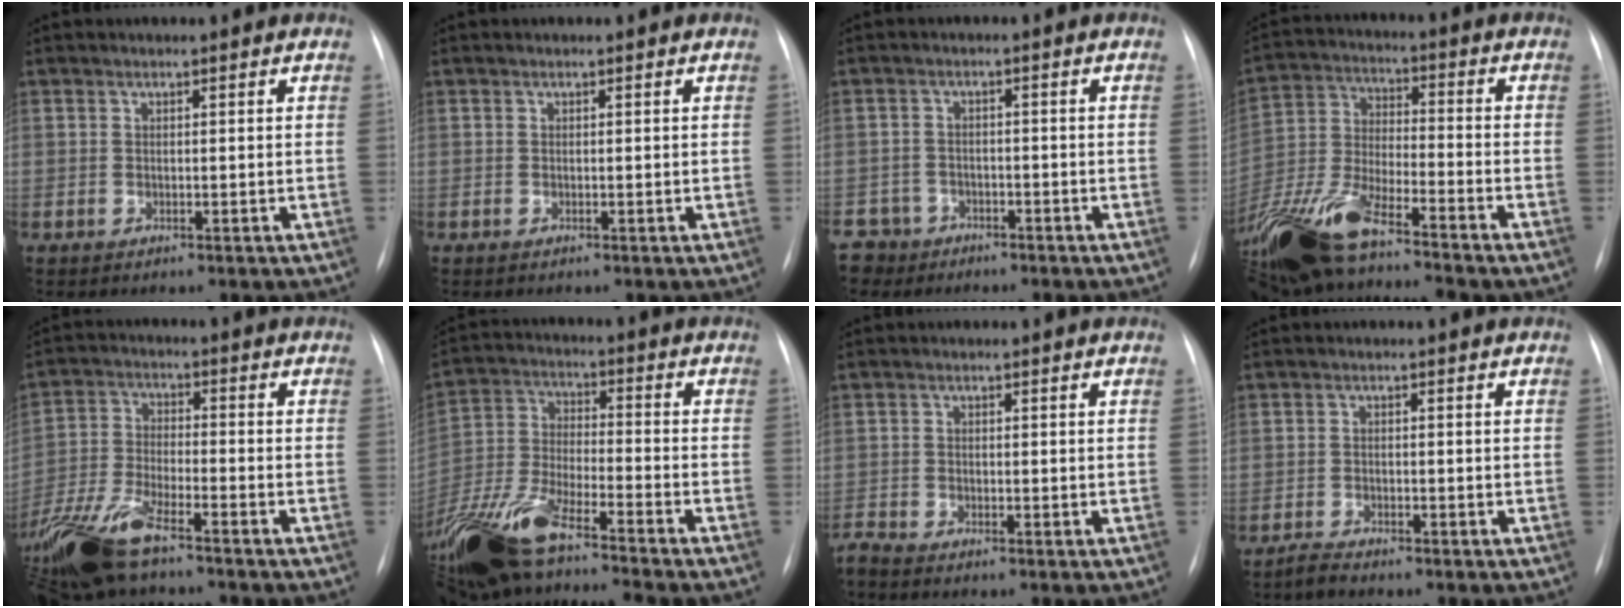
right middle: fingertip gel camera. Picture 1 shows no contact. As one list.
[{"total": 0.0}, {"total": 5.5, "force": [-4.1, 3.6, -0.6], "torque": [0.009, 0.002, -0.074]}, {"total": 16.6, "force": [-12.6, 2.8, 10.5], "torque": [-0.240, -0.023, -0.237]}, {"total": 12.6, "force": [-9.5, 2.9, 7.6], "torque": [-0.165, -0.018, -0.178]}, {"total": 17.8, "force": [-13.8, 1.7, 11.1], "torque": [-0.255, -0.029, -0.256]}, {"total": 0.0}, {"total": 1.7, "force": [-1.6, 0.1, 0.4], "torque": [-0.011, -0.004, -0.031]}]